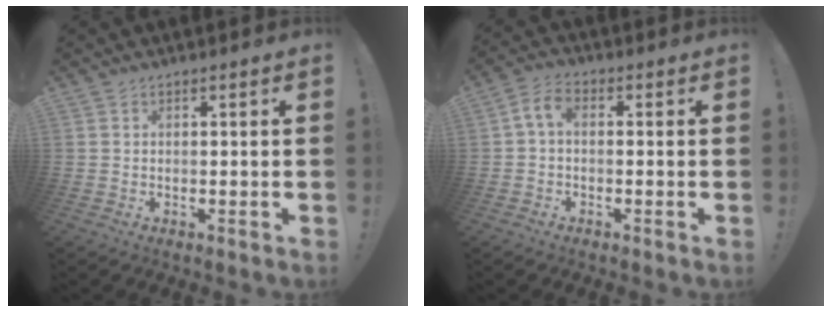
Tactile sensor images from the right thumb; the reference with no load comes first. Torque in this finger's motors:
{"motor_torque": [0.03, 0.01, 0.36, -0.08, 0.00]}